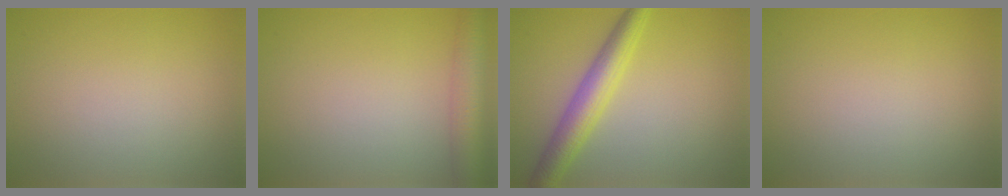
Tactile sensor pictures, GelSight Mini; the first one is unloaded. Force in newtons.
{"total": 4.6, "press": 4.6, "slide": 0.1}
{"total": 4.6, "press": 4.6, "slide": 0.1}
{"total": 0.0}